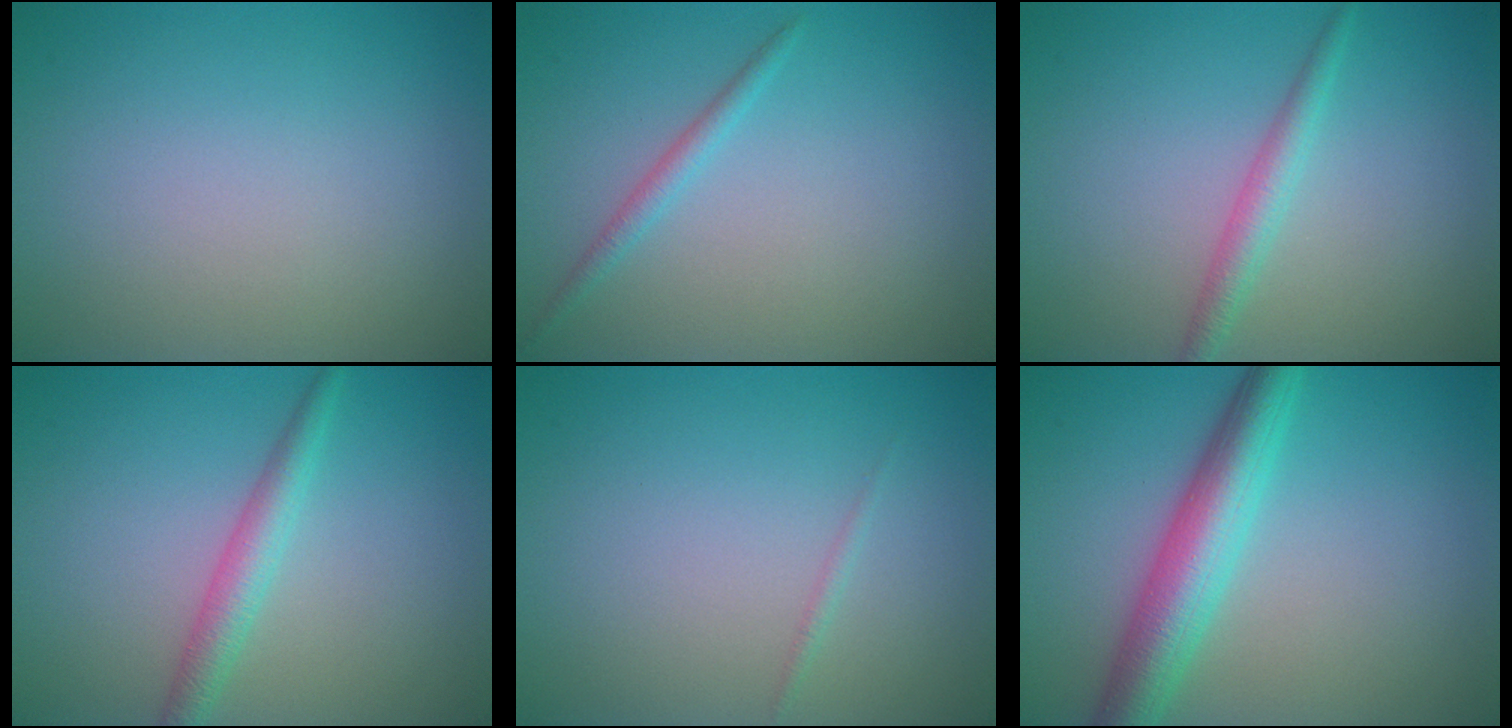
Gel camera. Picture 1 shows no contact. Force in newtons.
{"total": 1.3, "press": 1.3, "slide": 0.0}
{"total": 2.1, "press": 2.1, "slide": 0.0}
{"total": 2.5, "press": 2.5, "slide": 0.1}
{"total": 0.5, "press": 0.5, "slide": 0.0}
{"total": 5.8, "press": 5.8, "slide": 0.3}